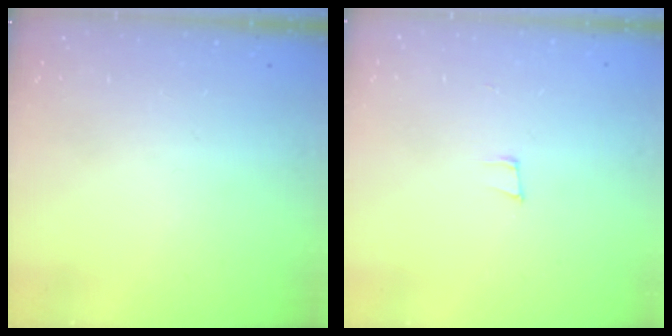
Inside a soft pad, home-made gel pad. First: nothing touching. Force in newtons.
{"total": 5.9, "press": 5.2, "slide": 2.8}